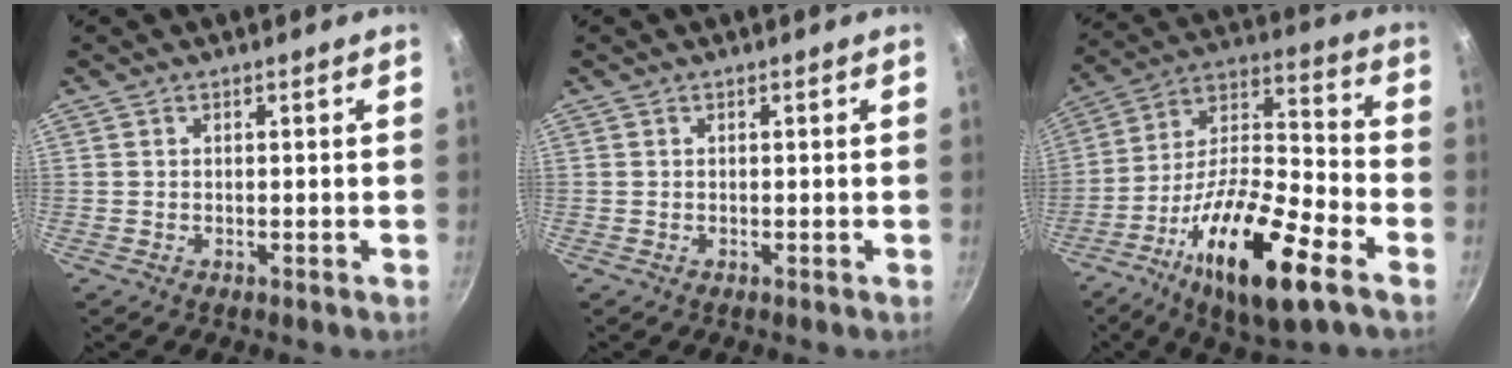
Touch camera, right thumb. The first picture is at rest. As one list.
[{"total": 0.0}, {"total": 22.8, "force": [-11.3, 6.8, 18.6], "torque": [-0.303, 0.054, -0.207]}]